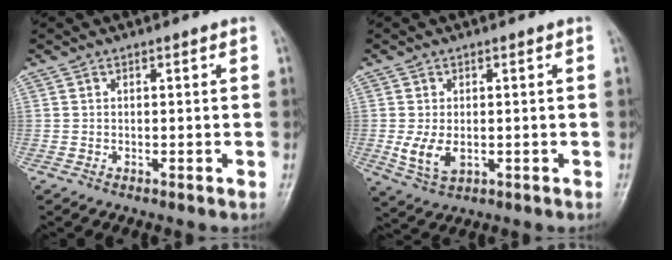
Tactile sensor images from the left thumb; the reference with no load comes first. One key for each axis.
{"total": 5.5, "fx": -0.3, "fy": 3.4, "fz": 4.3, "tx": -0.083, "ty": -0.013, "tz": 0.002}